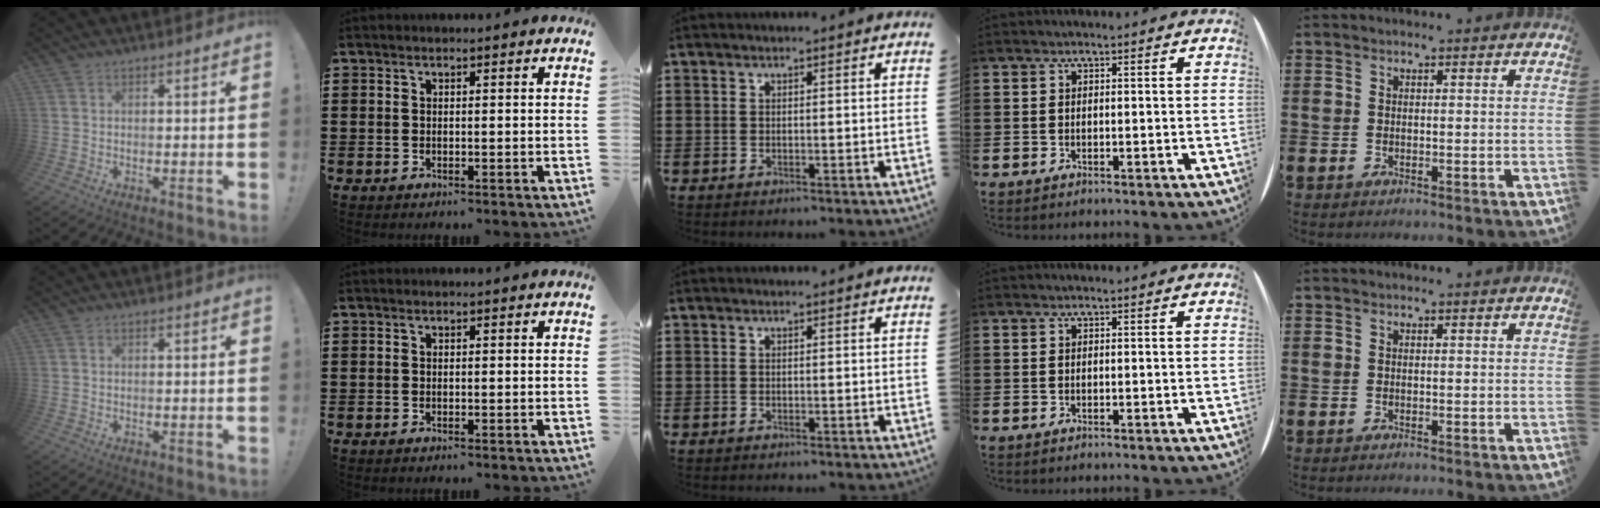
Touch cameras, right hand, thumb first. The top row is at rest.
{}